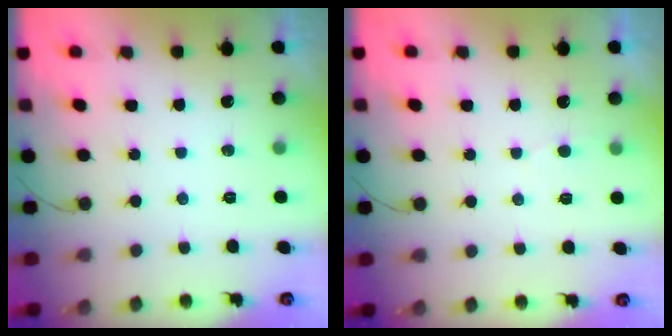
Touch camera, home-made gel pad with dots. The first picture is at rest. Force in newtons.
{"total": 2.0, "press": 2.0, "slide": 0.1}